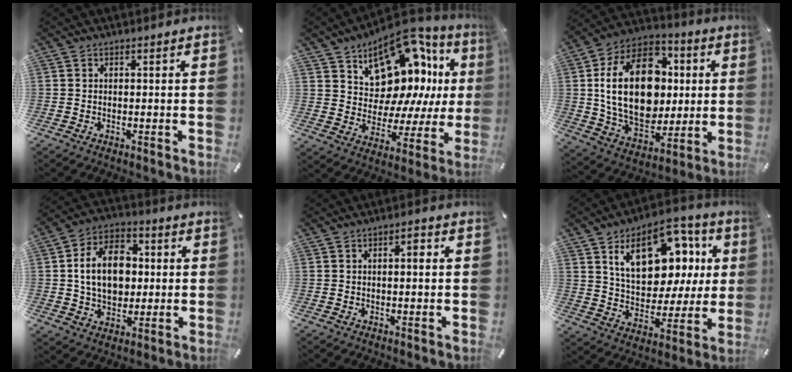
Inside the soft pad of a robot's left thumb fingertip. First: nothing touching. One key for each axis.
{"total": 18.4, "fx": 10.4, "fy": 11.5, "fz": 9.9, "tx": -0.123, "ty": -0.096, "tz": 0.184}
{"total": 25.0, "fx": 2.6, "fy": 17.6, "fz": 17.6, "tx": -0.336, "ty": 0.002, "tz": 0.049}
{"total": 13.9, "fx": 0.7, "fy": 10.5, "fz": 9.1, "tx": -0.172, "ty": 0.014, "tz": 0.012}
{"total": 2.7, "fx": 0.4, "fy": 1.3, "fz": 2.3, "tx": -0.031, "ty": 0.003, "tz": 0.001}
{"total": 19.1, "fx": 8.9, "fy": 11.8, "fz": 12.1, "tx": -0.190, "ty": -0.037, "tz": 0.158}